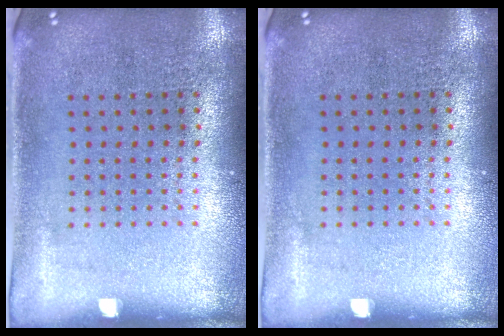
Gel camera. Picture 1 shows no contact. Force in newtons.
{"total": 0.0}